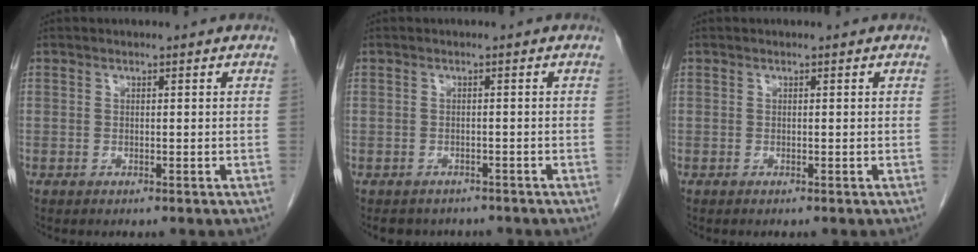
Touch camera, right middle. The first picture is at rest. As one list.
[{"total": 4.5, "force": [-3.9, 2.1, 0.5], "torque": [-0.002, 0.004, -0.048]}, {"total": 0.0}]